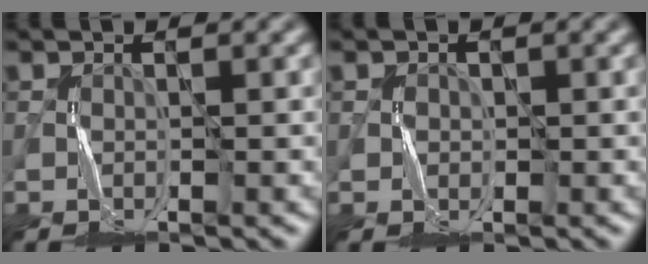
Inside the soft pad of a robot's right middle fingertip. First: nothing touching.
{"total": 1.0, "force": [0.2, 1.0, -0.1], "torque": [0.001, 0.000, 0.006]}